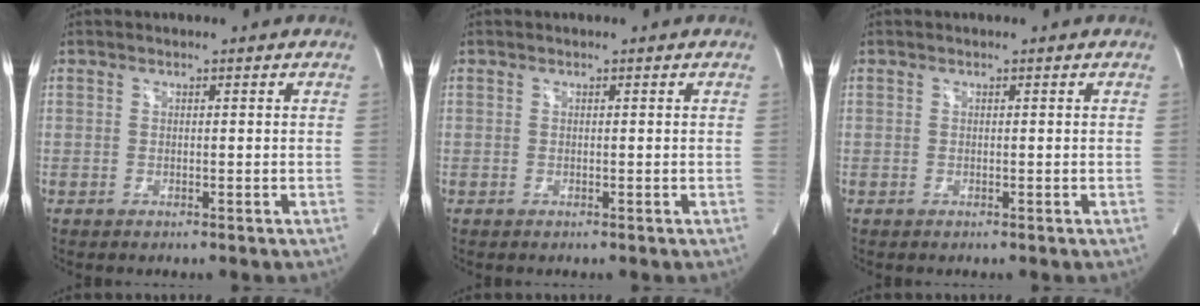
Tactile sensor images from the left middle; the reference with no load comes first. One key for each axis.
{"total": 0.0}
{"total": 0.0}